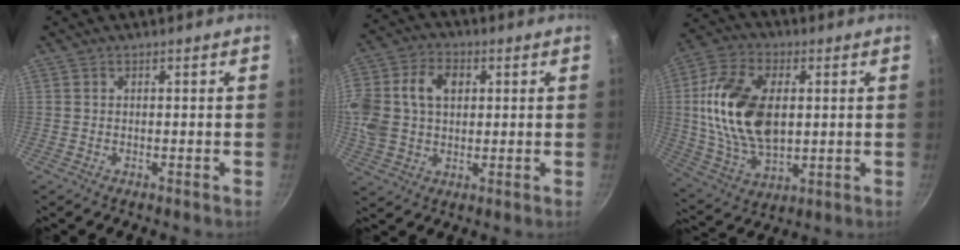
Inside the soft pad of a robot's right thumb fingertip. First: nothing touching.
{"total": 18.2, "force": [3.6, 13.7, 11.5], "torque": [-0.253, 0.033, 0.060]}
{"total": 19.4, "force": [2.3, 11.9, 15.2], "torque": [-0.272, -0.003, 0.043]}